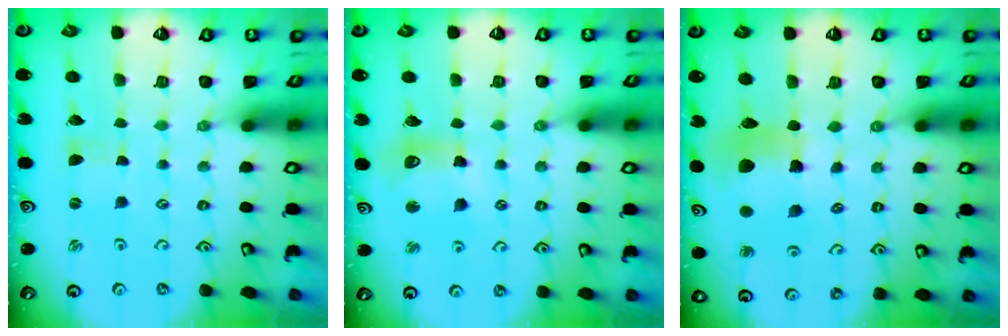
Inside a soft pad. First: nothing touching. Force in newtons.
{"total": 11.0, "press": 10.9, "slide": 1.4}
{"total": 11.3, "press": 11.1, "slide": 1.7}